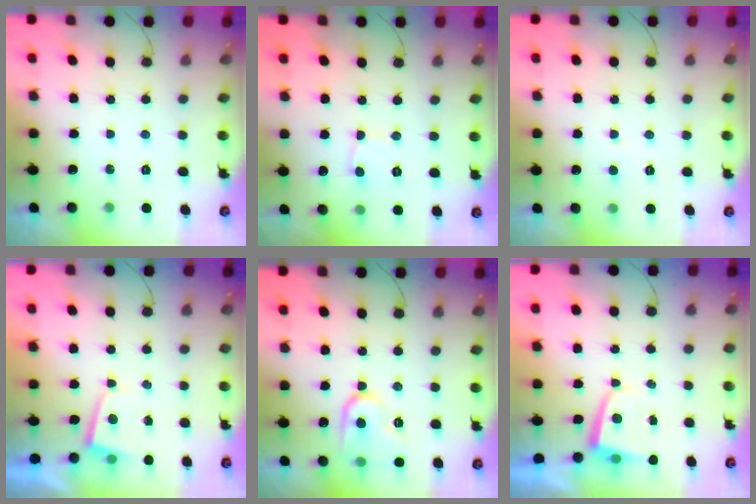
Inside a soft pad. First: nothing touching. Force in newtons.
{"total": 2.1, "press": 2.1, "slide": 0.1}
{"total": 2.7, "press": 2.7, "slide": 0.3}
{"total": 2.0, "press": 2.0, "slide": 0.3}
{"total": 11.7, "press": 11.6, "slide": 1.3}
{"total": 1.8, "press": 1.8, "slide": 0.3}